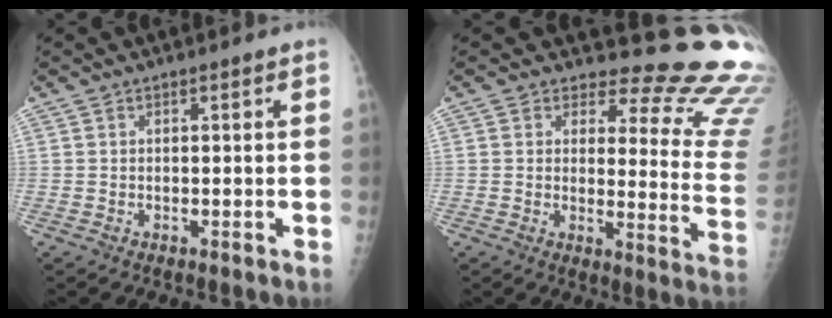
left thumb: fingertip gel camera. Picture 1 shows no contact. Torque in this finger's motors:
{"motor_torque": [0.25, 0.07, -0.24, -0.55, 0.00]}